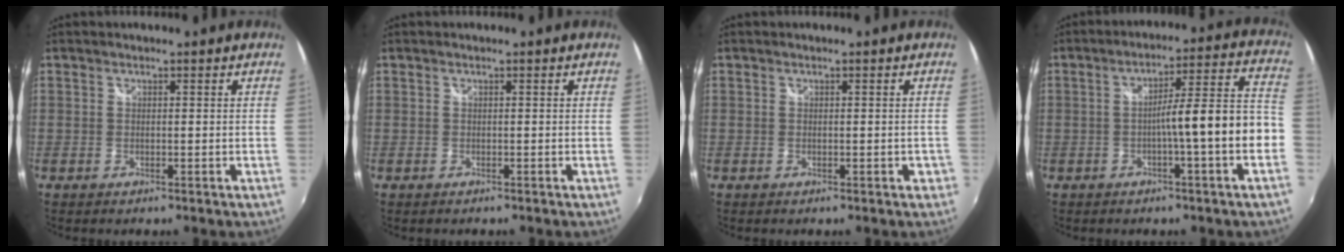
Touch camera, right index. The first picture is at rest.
{"total": 0.0}
{"total": 1.0, "force": [-0.4, 0.7, 0.6], "torque": [-0.005, 0.006, 0.001]}
{"total": 10.7, "force": [-2.9, -0.4, 10.3], "torque": [-0.132, 0.026, -0.037]}